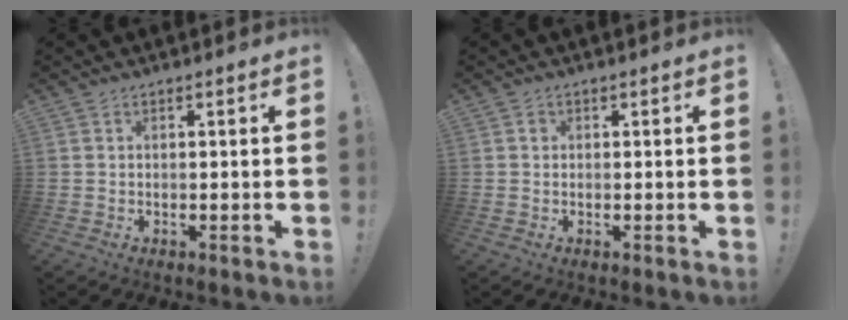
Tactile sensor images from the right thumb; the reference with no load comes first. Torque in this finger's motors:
{"motor_torque": [0.12, 0.09, 0.42, -0.19, -0.03]}